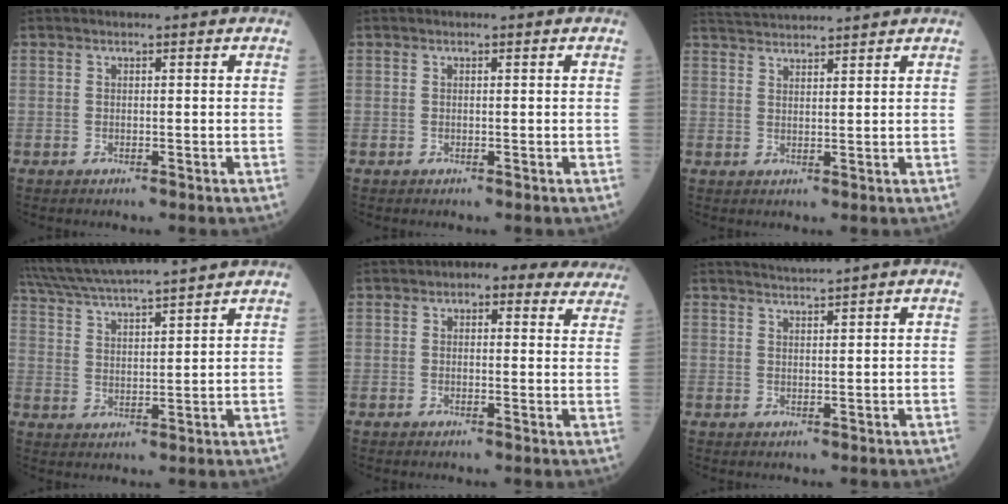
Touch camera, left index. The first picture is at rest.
{"total": 0.0}
{"total": 8.1, "force": [7.8, -0.5, 2.1], "torque": [-0.043, 0.032, 0.124]}
{"total": 14.7, "force": [13.4, -0.3, 6.1], "torque": [-0.123, 0.028, 0.220]}
{"total": 9.8, "force": [7.8, 4.0, 4.3], "torque": [-0.032, 0.025, 0.079]}
{"total": 2.4, "force": [2.1, -1.2, 0.3], "torque": [-0.006, 0.000, 0.044]}